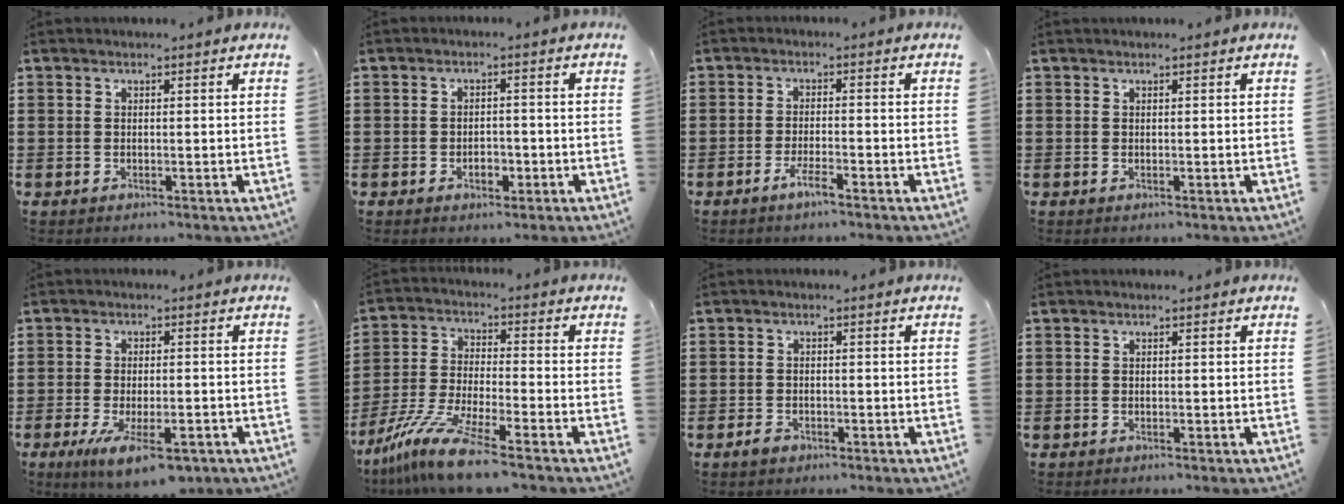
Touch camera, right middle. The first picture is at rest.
{"total": 2.6, "force": [-1.1, 1.6, 1.8], "torque": [-0.027, 0.000, -0.025]}
{"total": 3.0, "force": [-2.1, 0.3, 2.2], "torque": [-0.044, 0.002, -0.040]}
{"total": 0.0}
{"total": 7.0, "force": [-4.0, 2.3, 5.2], "torque": [-0.101, -0.006, -0.070]}
{"total": 10.3, "force": [-8.3, 0.4, 6.1], "torque": [-0.134, -0.002, -0.167]}
{"total": 1.6, "force": [-1.1, 0.9, 0.8], "torque": [-0.018, 0.000, -0.022]}
{"total": 0.0}